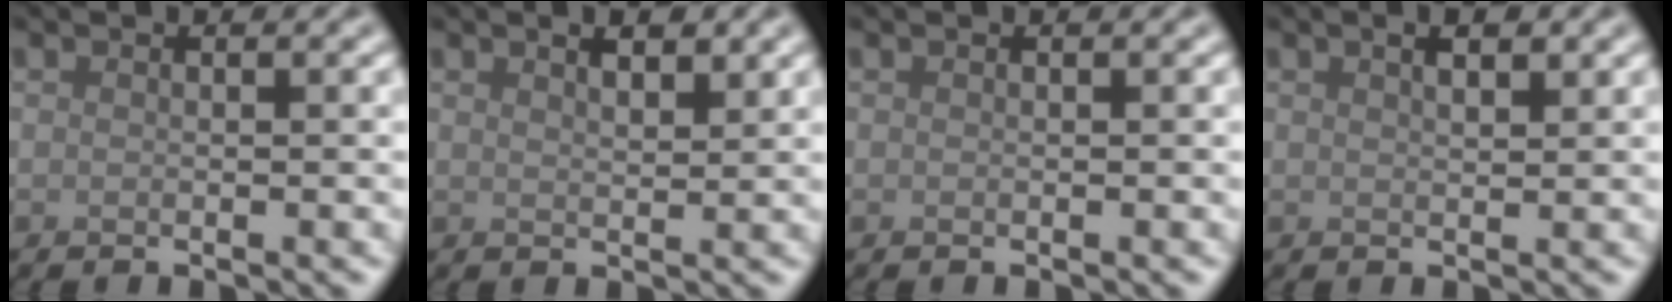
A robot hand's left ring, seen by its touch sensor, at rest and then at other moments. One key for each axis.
{"total": 2.0, "fx": 1.4, "fy": 0.5, "fz": 1.3, "tx": -0.018, "ty": 0.001, "tz": 0.026}
{"total": 0.0}
{"total": 1.7, "fx": 1.0, "fy": 0.5, "fz": 1.3, "tx": -0.017, "ty": 0.001, "tz": 0.019}